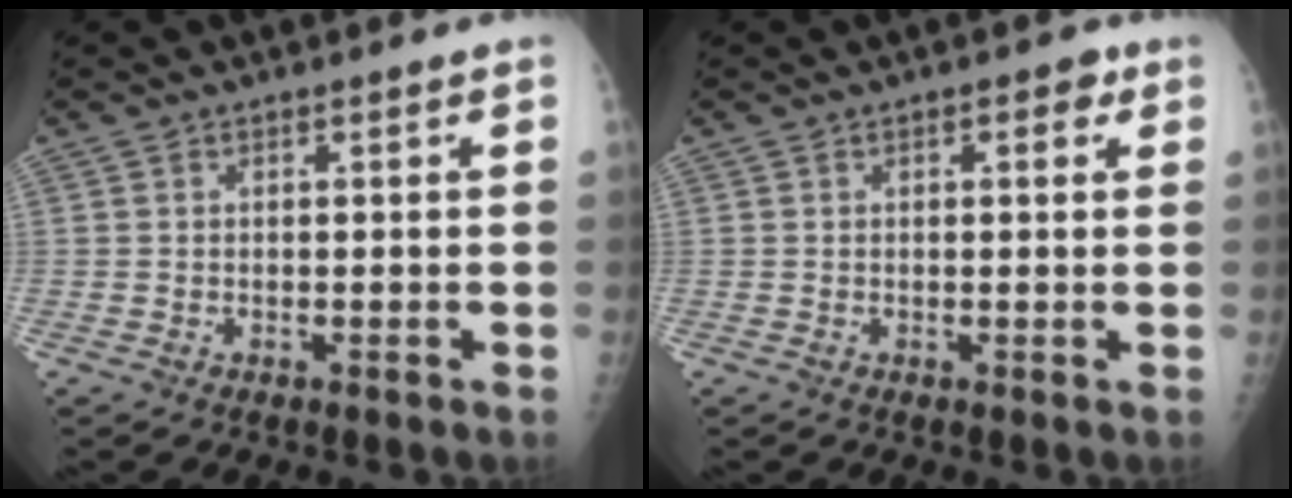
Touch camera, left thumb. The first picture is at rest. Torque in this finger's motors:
{"motor_torque": [-0.28, 0.08, 0.02, -0.06, -0.07]}